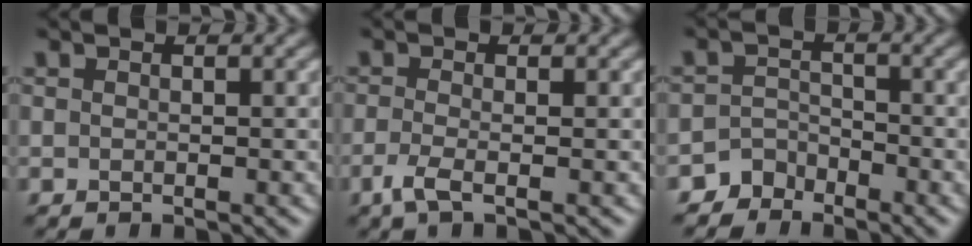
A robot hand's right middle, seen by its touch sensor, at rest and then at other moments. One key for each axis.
{"total": 2.2, "fx": -1.2, "fy": 0.6, "fz": 1.8, "tx": -0.043, "ty": -0.009, "tz": -0.031}
{"total": 2.4, "fx": -2.0, "fy": 1.2, "fz": -0.2, "tx": 0.013, "ty": 0.010, "tz": -0.042}